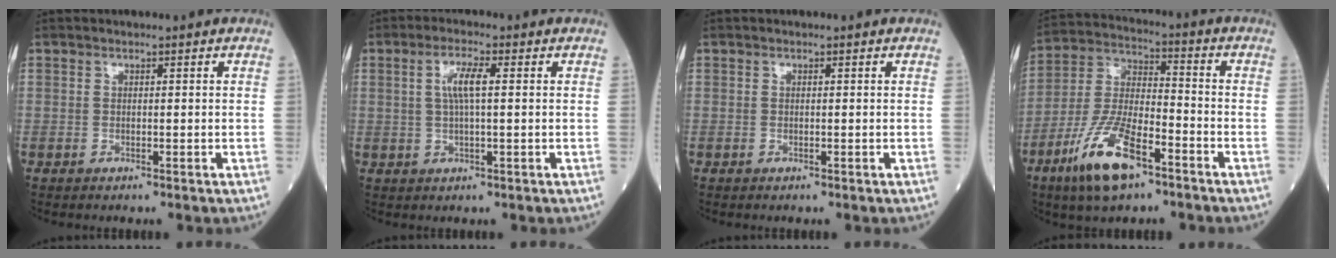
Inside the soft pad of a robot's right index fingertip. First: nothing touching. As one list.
[{"total": 4.3, "force": [0.9, 0.5, 4.2], "torque": [-0.087, 0.006, 0.017]}, {"total": 0.0}, {"total": 13.2, "force": [-7.6, 3.8, 10.1], "torque": [-0.213, -0.011, -0.141]}]